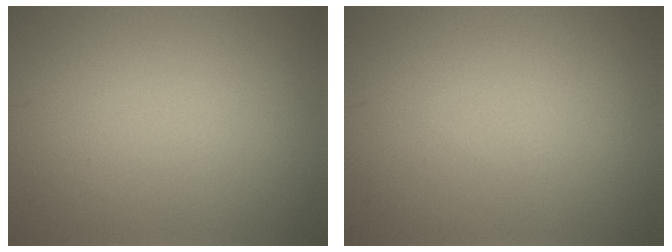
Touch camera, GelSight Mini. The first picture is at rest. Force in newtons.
{"total": 0.0}